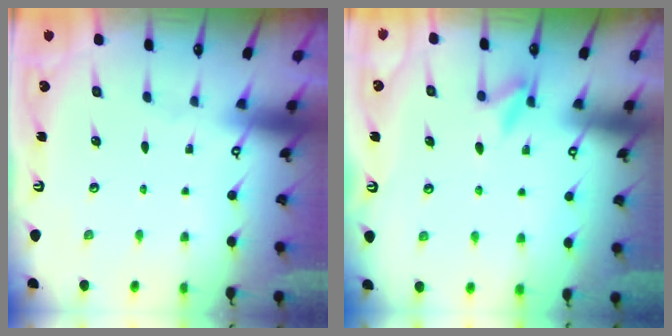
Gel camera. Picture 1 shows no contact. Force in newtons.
{"total": 9.0, "press": 9.0, "slide": 1.1}